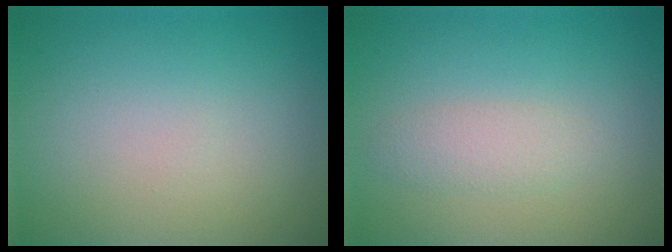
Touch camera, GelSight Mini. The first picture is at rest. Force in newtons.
{"total": 1.7, "press": 1.7, "slide": 0.0}